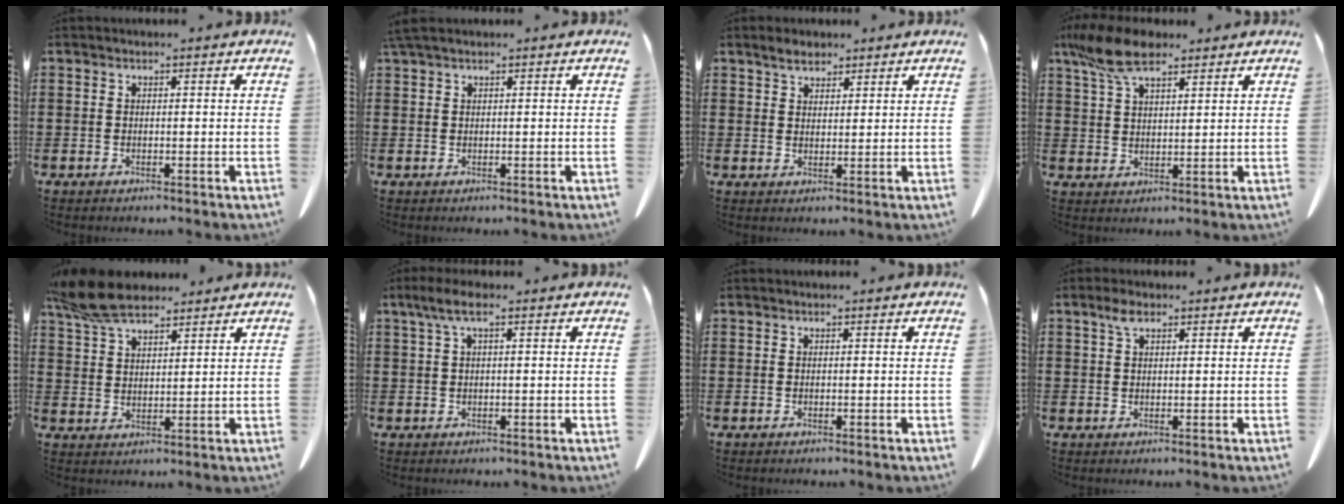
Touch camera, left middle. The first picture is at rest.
{"total": 1.4, "force": [1.0, 0.0, 0.9], "torque": [-0.021, -0.001, 0.020]}
{"total": 3.1, "force": [2.6, 1.3, 1.0], "torque": [-0.019, 0.000, 0.048]}
{"total": 8.9, "force": [6.1, 3.4, 5.6], "torque": [-0.138, -0.007, 0.112]}
{"total": 8.7, "force": [6.9, 3.0, 4.4], "torque": [-0.106, -0.006, 0.133]}
{"total": 3.7, "force": [1.2, 0.9, 3.3], "torque": [-0.075, 0.002, 0.018]}
{"total": 0.0}
{"total": 2.3, "force": [1.3, 1.1, 1.6], "torque": [-0.036, 0.003, 0.023]}